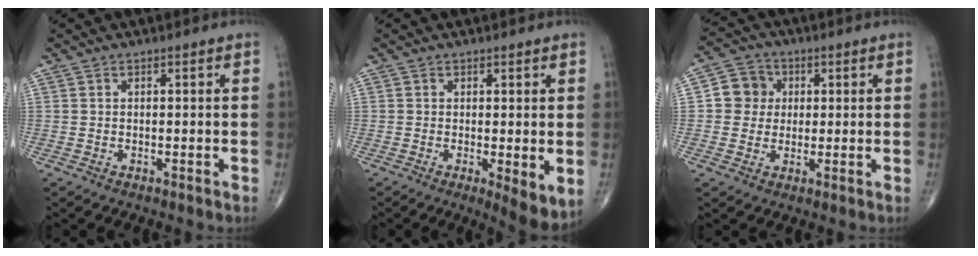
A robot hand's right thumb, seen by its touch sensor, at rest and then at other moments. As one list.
[{"total": 5.5, "force": [-0.7, 1.6, 5.2], "torque": [-0.078, -0.018, -0.011]}, {"total": 6.4, "force": [0.8, 6.1, 2.0], "torque": [-0.003, 0.008, 0.003]}]